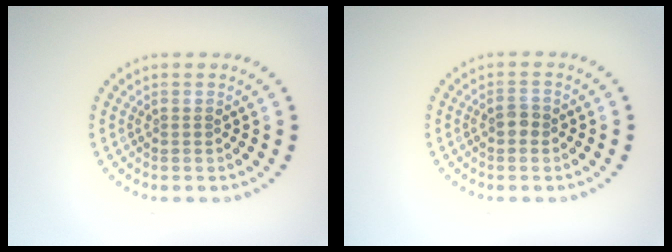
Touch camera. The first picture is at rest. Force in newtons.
{"total": 1.3, "press": 1.3, "slide": 0.2}